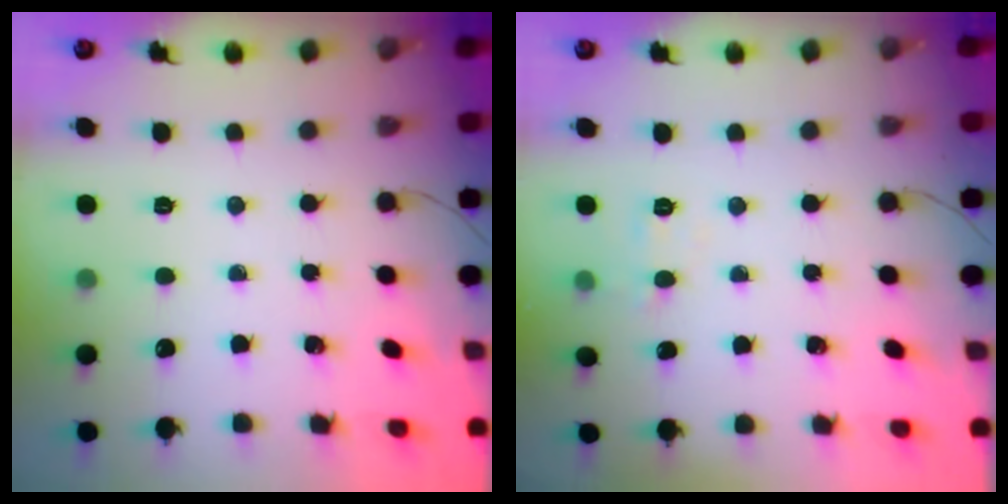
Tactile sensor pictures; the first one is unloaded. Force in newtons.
{"total": 3.8, "press": 3.6, "slide": 1.3}